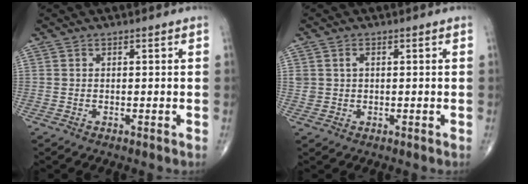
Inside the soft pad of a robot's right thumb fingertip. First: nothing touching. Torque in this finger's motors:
{"motor_torque": [-0.07, -0.01, 0.28, 0.27, 0.02]}